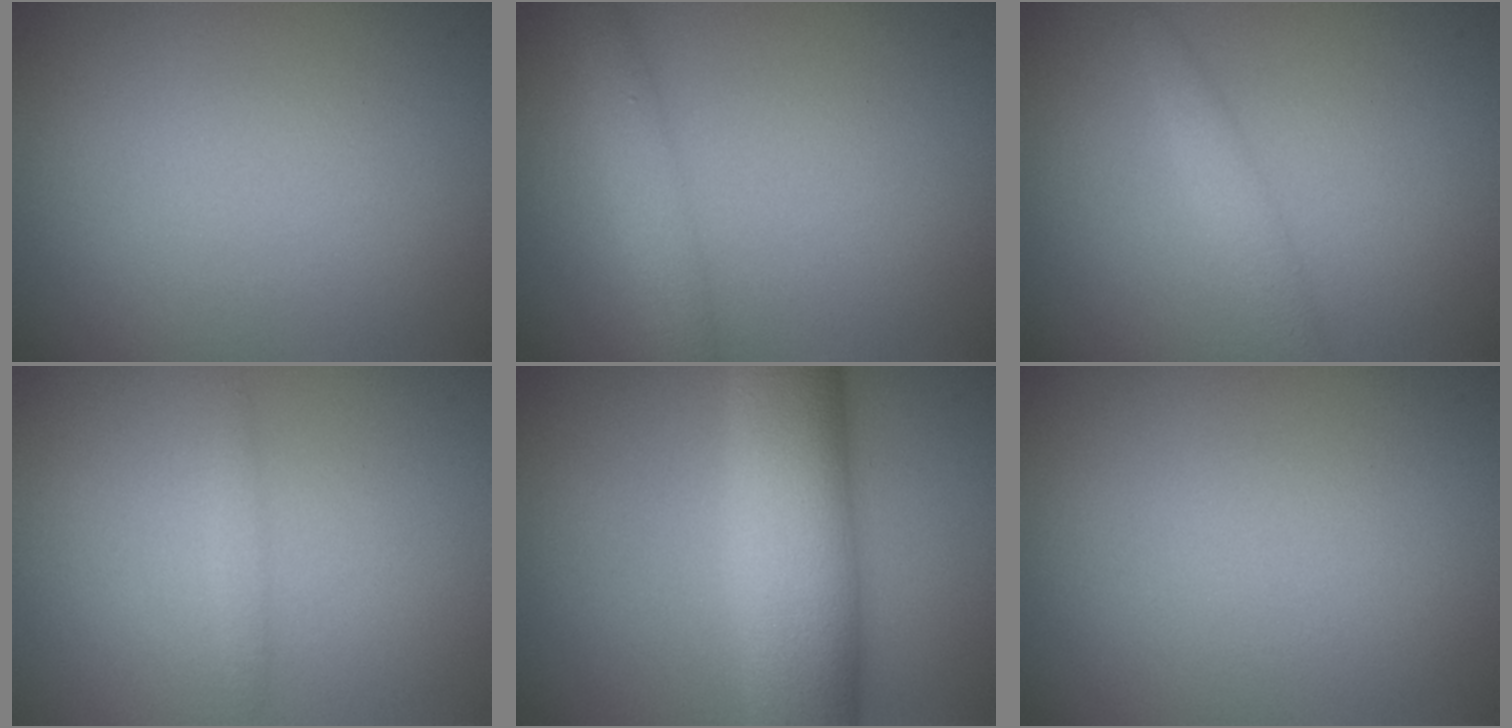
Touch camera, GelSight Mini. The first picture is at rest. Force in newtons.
{"total": 2.4, "press": 2.4, "slide": 0.1}
{"total": 1.6, "press": 1.6, "slide": 0.0}
{"total": 0.8, "press": 0.8, "slide": 0.0}
{"total": 10.4, "press": 10.4, "slide": 0.1}
{"total": 0.0}